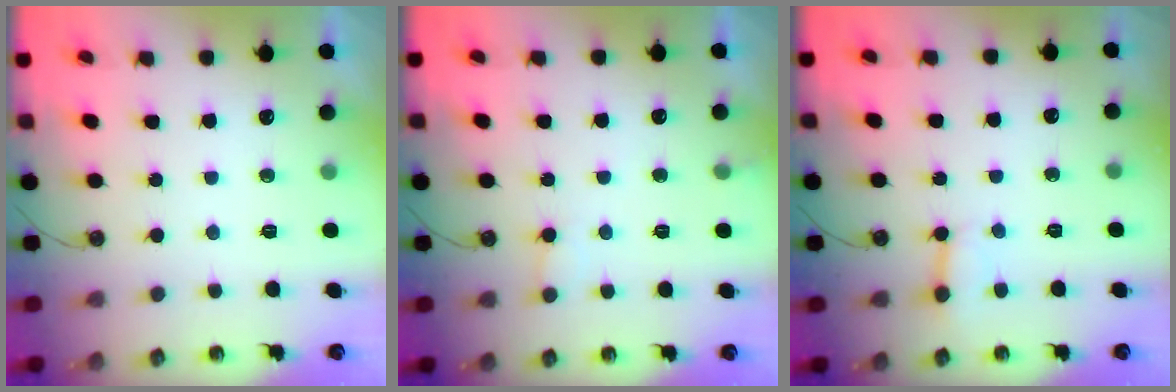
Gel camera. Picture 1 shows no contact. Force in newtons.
{"total": 5.7, "press": 5.7, "slide": 0.5}
{"total": 3.0, "press": 3.0, "slide": 0.3}